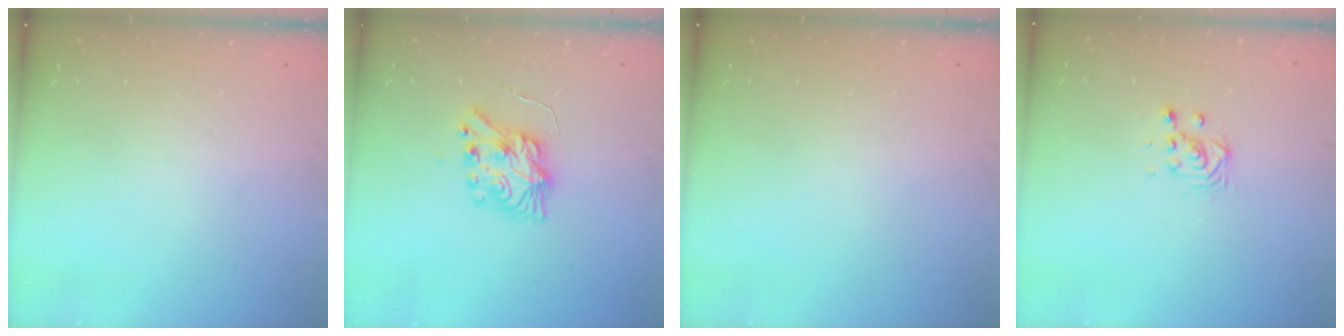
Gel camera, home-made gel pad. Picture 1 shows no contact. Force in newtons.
{"total": 8.1, "press": 8.1, "slide": 0.2}
{"total": 0.0}
{"total": 3.9, "press": 3.9, "slide": 0.2}